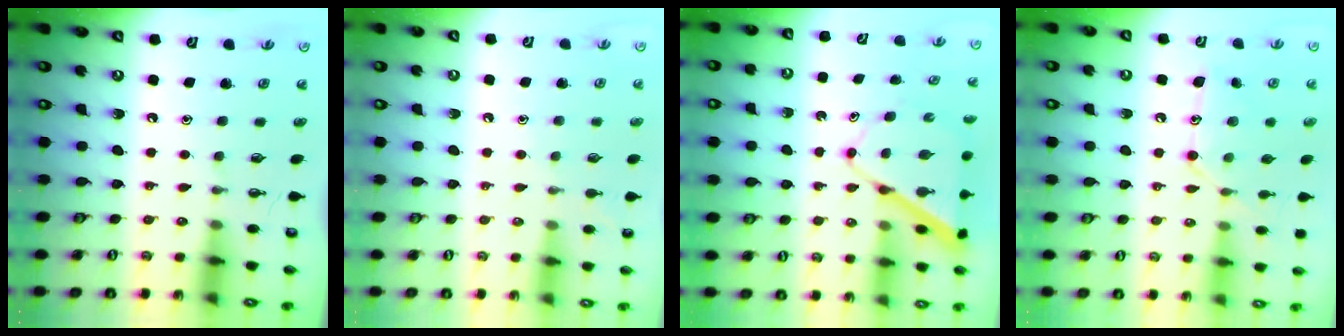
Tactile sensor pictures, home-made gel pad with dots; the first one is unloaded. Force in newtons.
{"total": 2.9, "press": 2.9, "slide": 0.4}
{"total": 9.7, "press": 9.7, "slide": 0.9}
{"total": 12.6, "press": 12.5, "slide": 0.7}